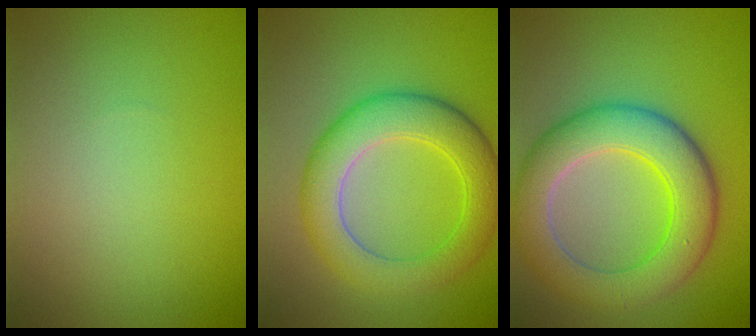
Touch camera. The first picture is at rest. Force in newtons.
{"total": 6.6, "press": 6.5, "slide": 0.2}
{"total": 8.1, "press": 8.1, "slide": 0.6}